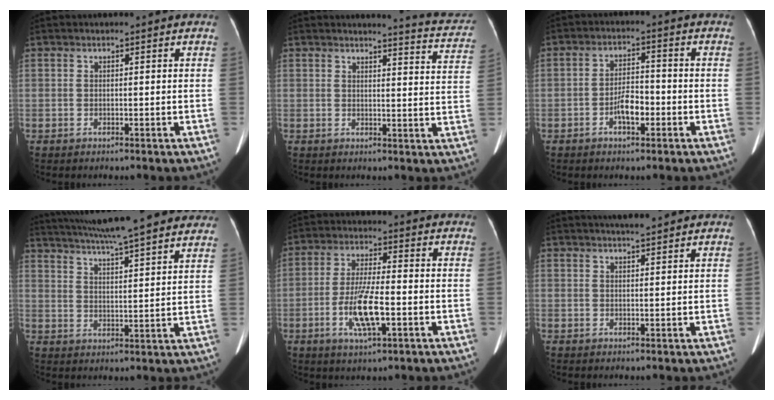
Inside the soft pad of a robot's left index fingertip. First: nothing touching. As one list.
[{"total": 8.9, "force": [8.7, 0.4, 1.9], "torque": [-0.015, -0.042, 0.075]}, {"total": 4.2, "force": [-1.8, 1.5, 3.4], "torque": [-0.064, 0.007, -0.034]}, {"total": 24.3, "force": [21.2, 2.1, 11.7], "torque": [-0.194, 0.009, 0.283]}, {"total": 8.5, "force": [-2.6, 1.5, 7.9], "torque": [-0.158, -0.007, -0.049]}, {"total": 4.1, "force": [3.6, 0.1, 1.8], "torque": [-0.025, 0.011, 0.052]}]